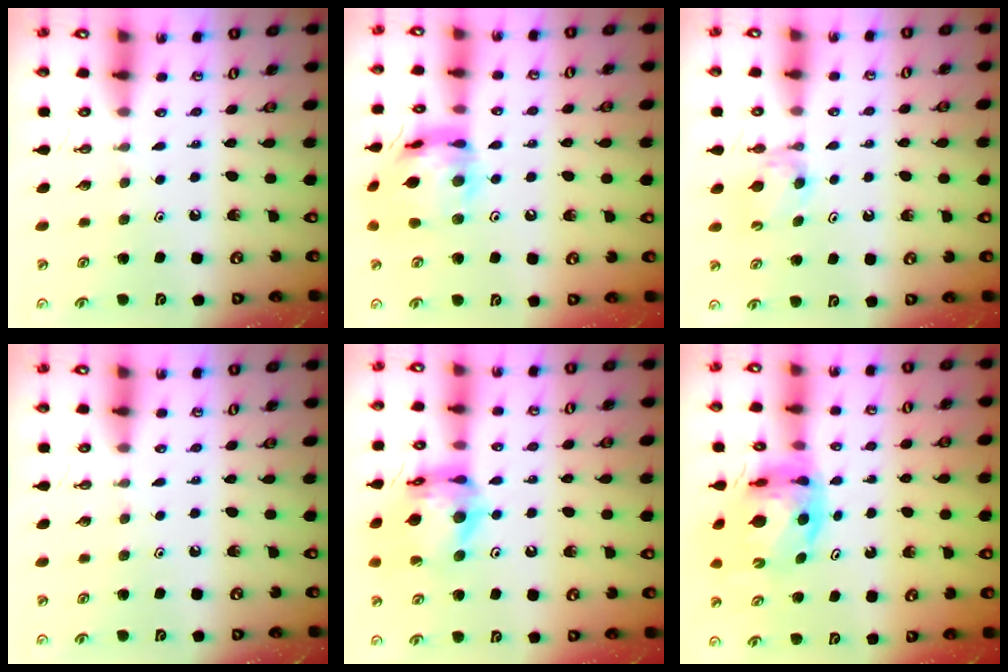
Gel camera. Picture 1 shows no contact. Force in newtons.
{"total": 16.4, "press": 16.3, "slide": 1.7}
{"total": 4.5, "press": 4.5, "slide": 0.6}
{"total": 0.0}
{"total": 15.6, "press": 15.5, "slide": 1.8}
{"total": 9.7, "press": 9.7, "slide": 1.1}